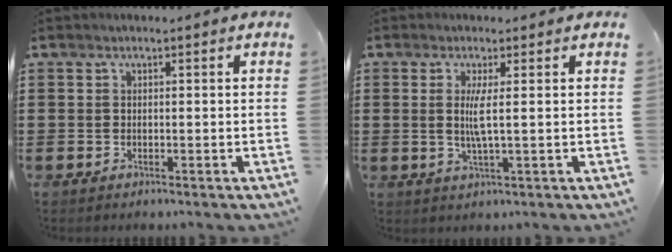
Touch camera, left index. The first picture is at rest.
{"total": 4.0, "force": [0.4, 0.0, 4.0], "torque": [-0.084, -0.009, 0.003]}